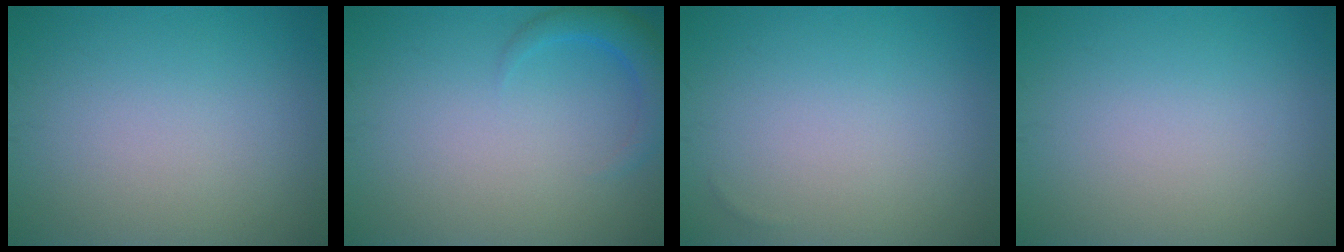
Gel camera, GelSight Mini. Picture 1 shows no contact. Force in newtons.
{"total": 2.5, "press": 2.5, "slide": 0.3}
{"total": 0.0}
{"total": 0.0}